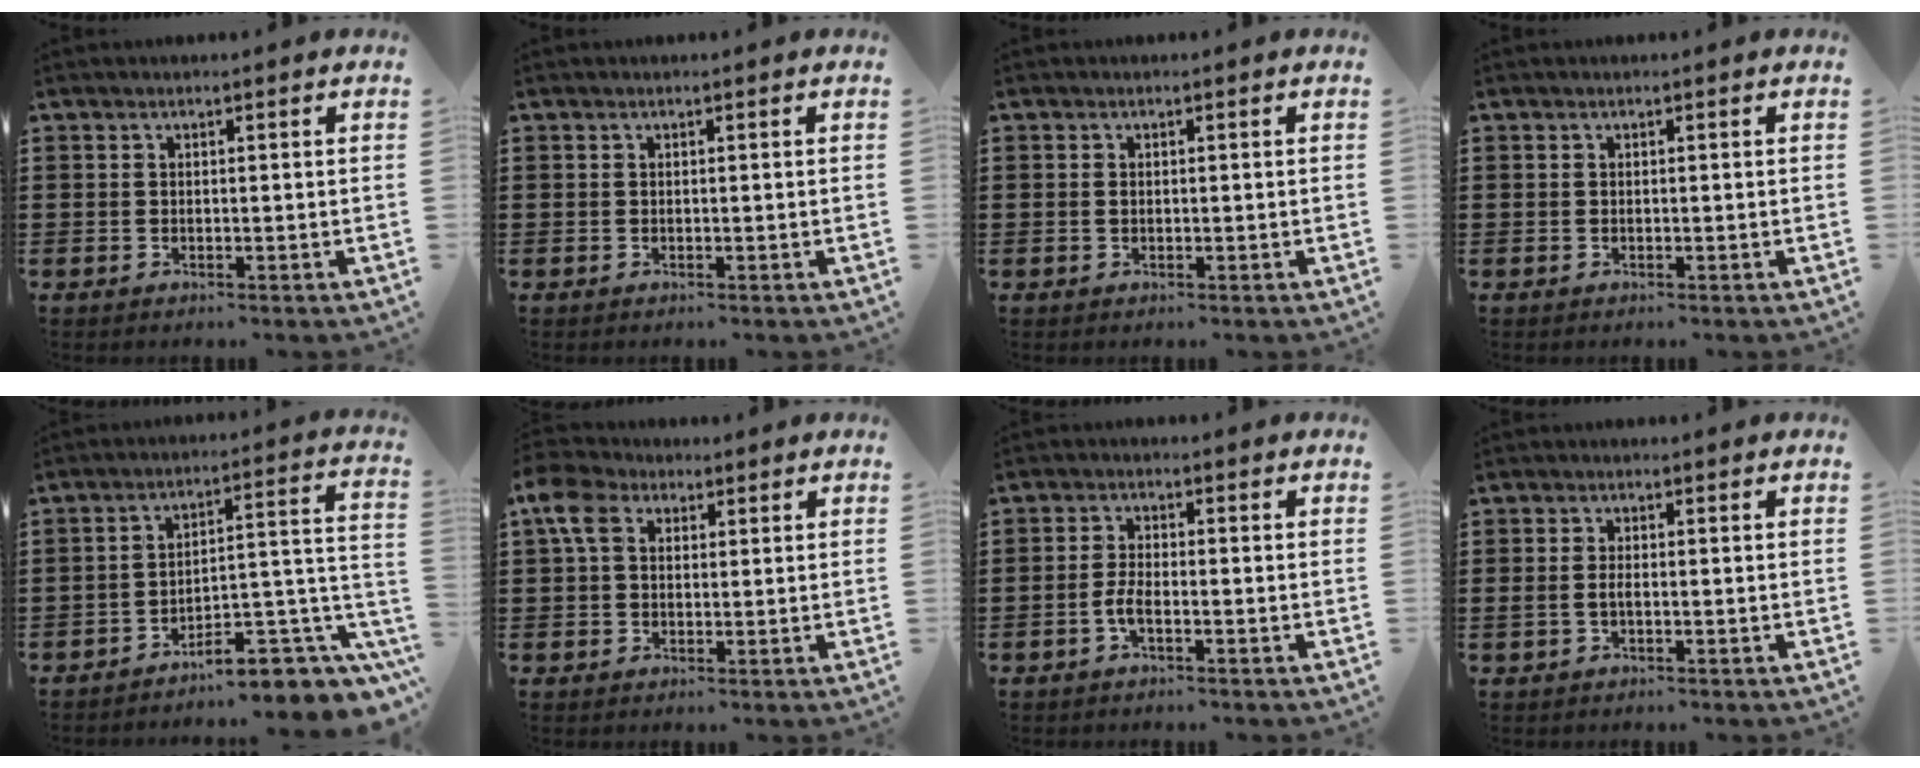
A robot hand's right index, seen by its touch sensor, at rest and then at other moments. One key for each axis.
{"total": 0.0}
{"total": 0.6, "fx": -0.1, "fy": 0.4, "fz": 0.5, "tx": -0.011, "ty": -0.001, "tz": -0.001}
{"total": 0.0}
{"total": 7.4, "fx": -6.1, "fy": 2.0, "fz": 3.8, "tx": -0.046, "ty": 0.002, "tz": -0.114}
{"total": 6.0, "fx": 2.5, "fy": 4.4, "fz": 3.2, "tx": -0.087, "ty": 0.017, "tz": 0.044}
{"total": 2.9, "fx": -1.2, "fy": 0.8, "fz": 2.5, "tx": -0.066, "ty": -0.006, "tz": -0.029}
{"total": 1.4, "fx": -0.4, "fy": 0.5, "fz": 1.3, "tx": -0.031, "ty": -0.004, "tz": -0.009}